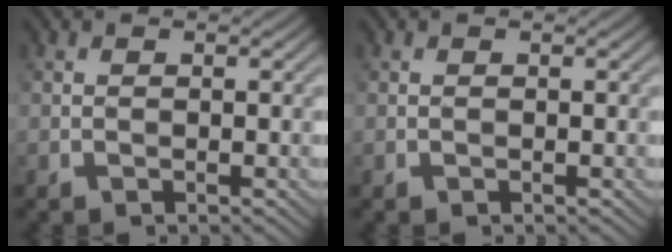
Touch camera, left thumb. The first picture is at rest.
{"total": 0.0}